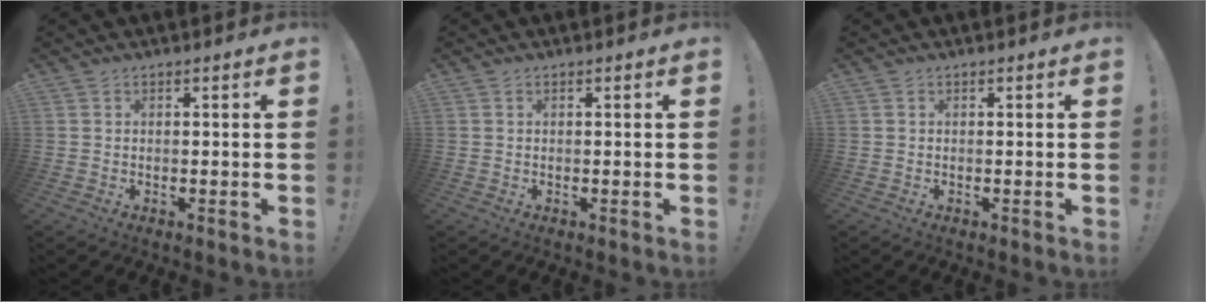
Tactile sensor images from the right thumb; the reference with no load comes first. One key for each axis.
{"total": 0.0}
{"total": 0.0}